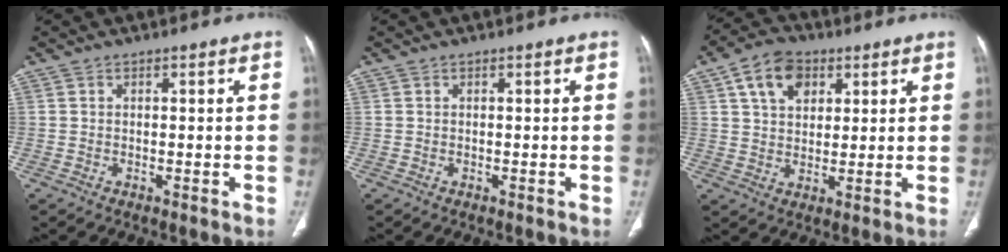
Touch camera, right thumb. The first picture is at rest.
{"total": 0.0}
{"total": 9.4, "force": [4.1, 6.4, 5.5], "torque": [-0.073, -0.005, 0.067]}